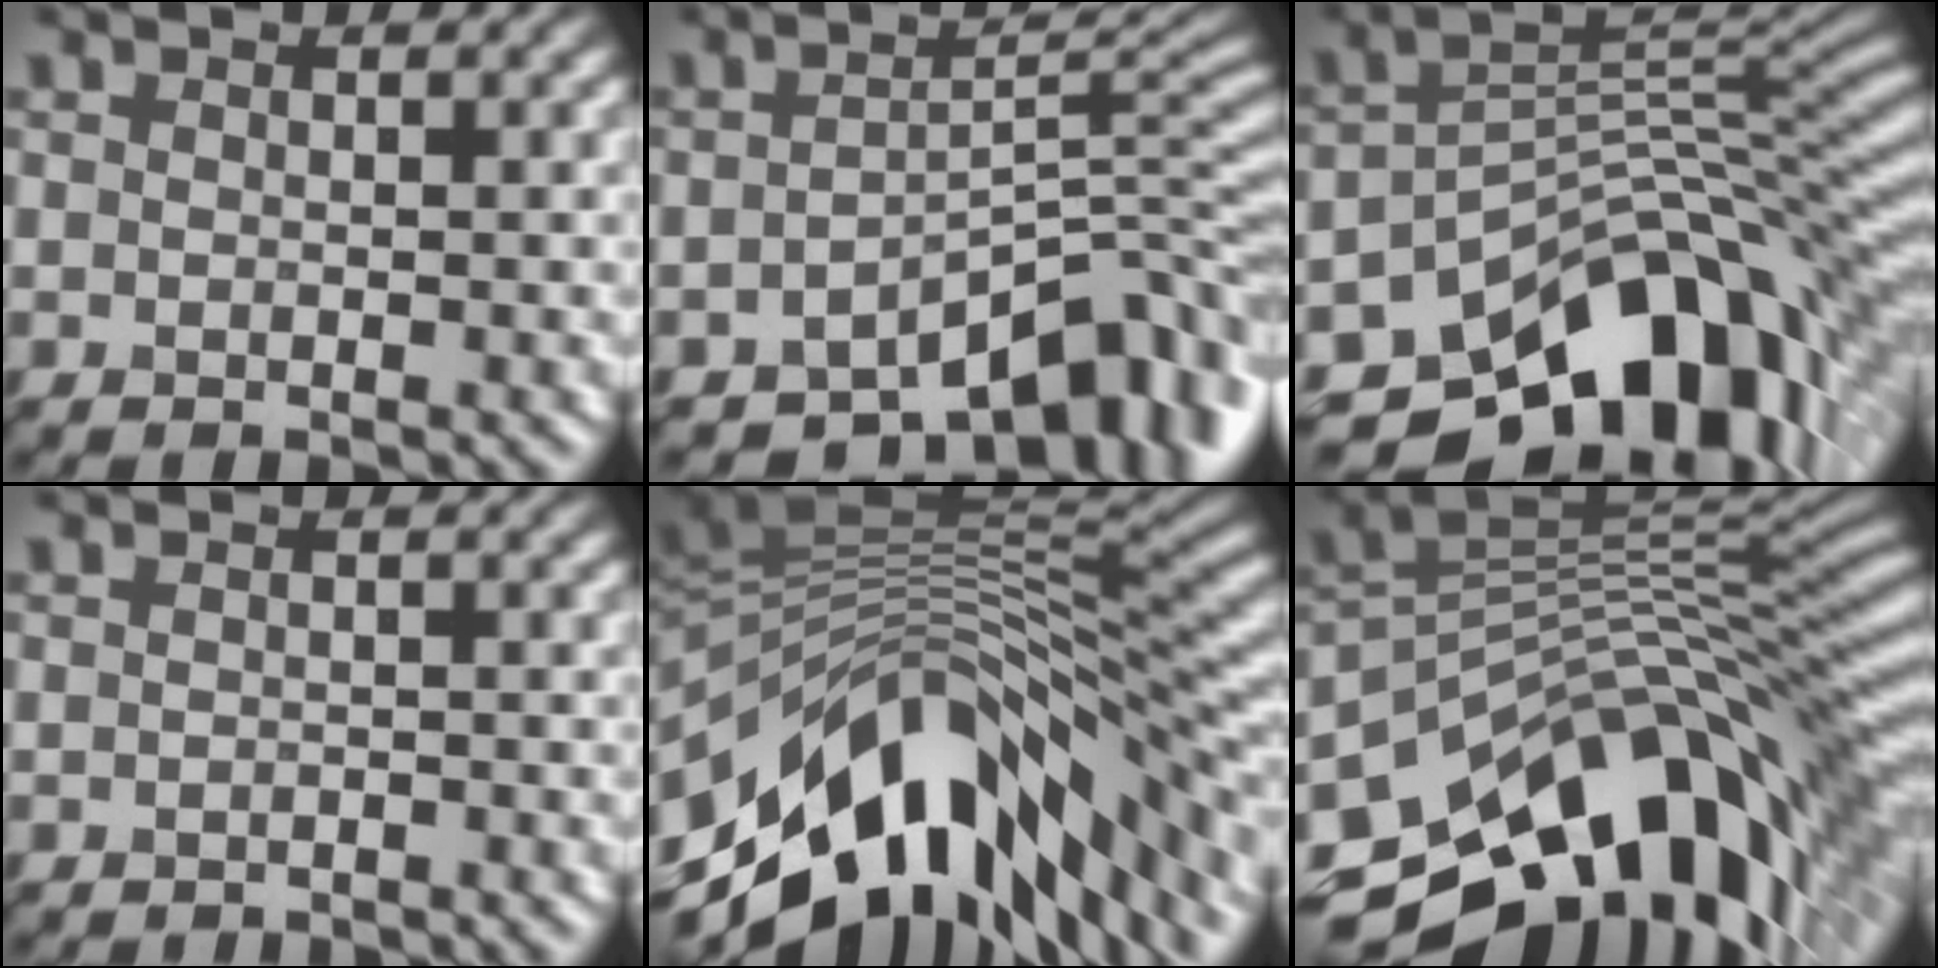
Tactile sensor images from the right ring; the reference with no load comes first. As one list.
[{"total": 9.9, "force": [-6.5, 4.1, 6.2], "torque": [-0.064, -0.005, -0.113]}, {"total": 13.2, "force": [-8.0, 7.1, 7.9], "torque": [-0.123, -0.001, -0.128]}, {"total": 0.9, "force": [-0.9, 0.2, 0.1], "torque": [0.000, 0.000, -0.016]}, {"total": 14.3, "force": [-5.0, 7.2, 11.2], "torque": [-0.188, 0.013, -0.083]}, {"total": 13.7, "force": [-6.0, 7.6, 9.7], "torque": [-0.158, 0.011, -0.104]}]